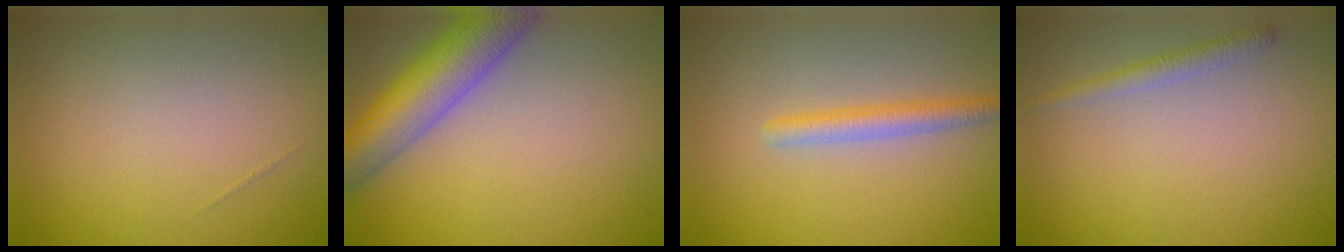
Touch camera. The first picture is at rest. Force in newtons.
{"total": 7.8, "press": 7.8, "slide": 0.4}
{"total": 2.3, "press": 2.3, "slide": 0.1}
{"total": 1.4, "press": 1.4, "slide": 0.1}